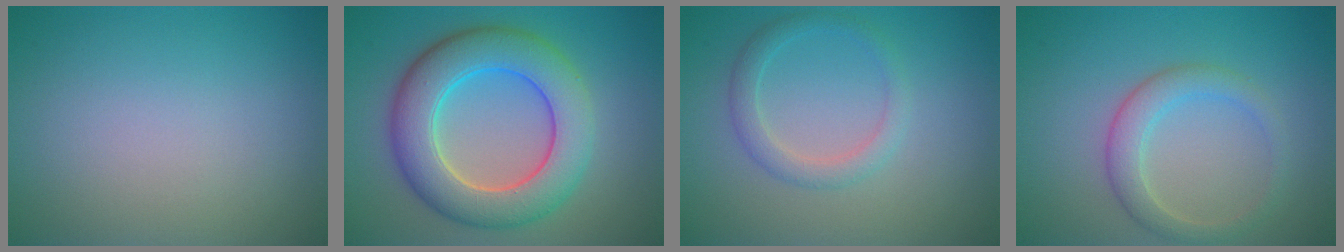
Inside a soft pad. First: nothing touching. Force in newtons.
{"total": 8.6, "press": 8.6, "slide": 0.1}
{"total": 2.2, "press": 2.2, "slide": 0.1}
{"total": 3.0, "press": 3.0, "slide": 0.1}